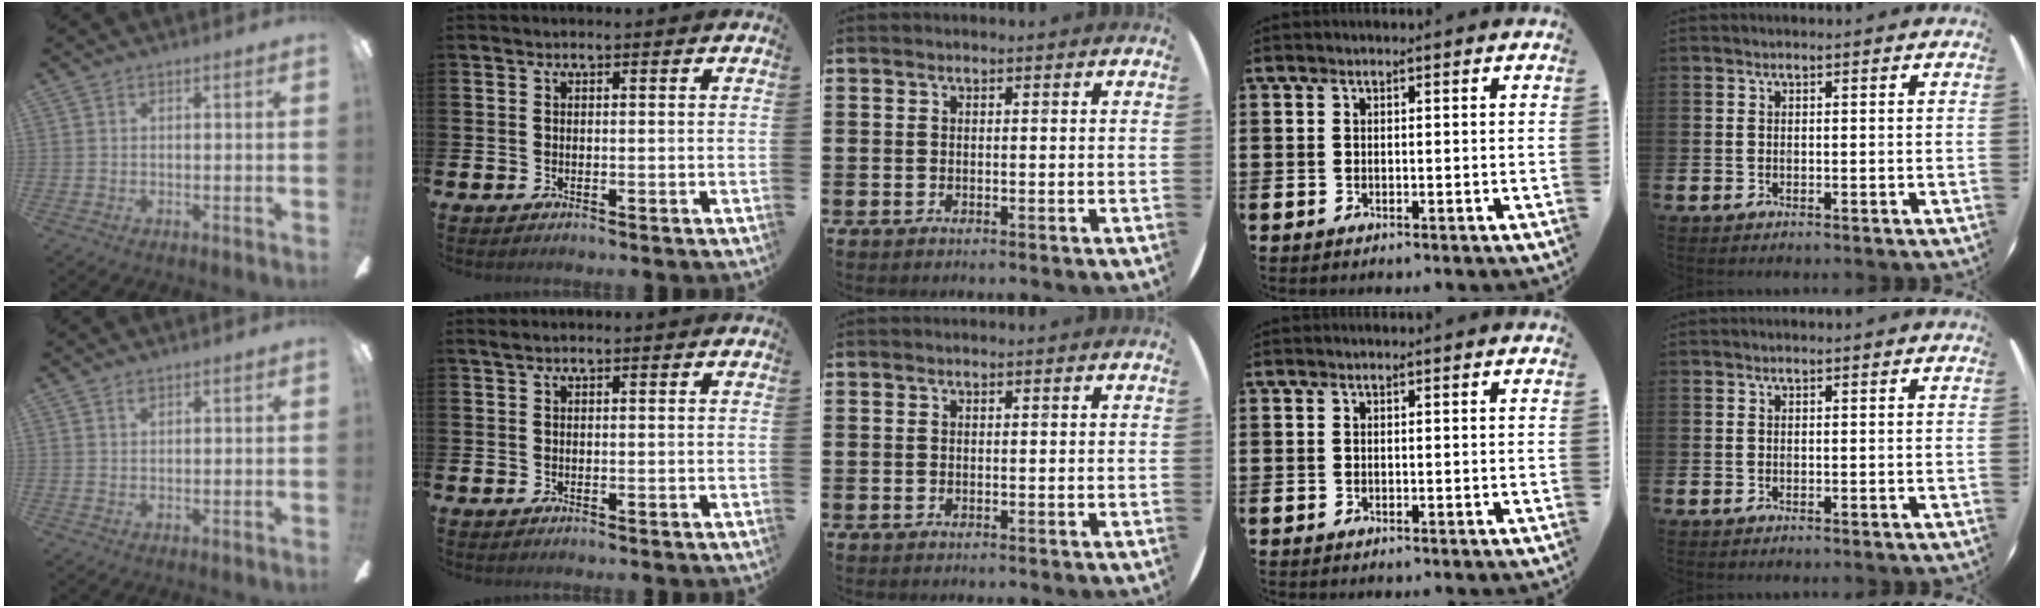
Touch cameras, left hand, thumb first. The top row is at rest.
{"thumb": {"total": 1.2, "force": [0.9, 0.4, 0.7], "torque": [-0.016, 0.002, 0.016]}, "index": {"total": 0.5, "force": [0.3, 0.0, 0.4], "torque": [-0.013, 0.004, 0.006]}}